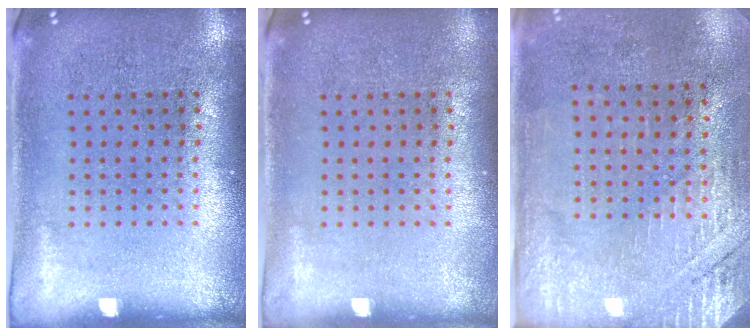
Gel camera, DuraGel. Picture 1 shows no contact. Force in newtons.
{"total": 0.0}
{"total": 2.7, "press": 2.5, "slide": 1.1}